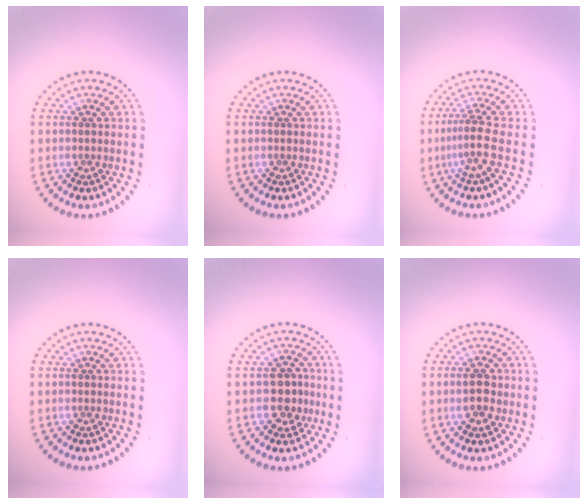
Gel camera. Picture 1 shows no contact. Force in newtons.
{"total": 0.0}
{"total": 2.8, "press": 2.0, "slide": 2.0}
{"total": 0.0}
{"total": 2.7, "press": 2.5, "slide": 0.9}
{"total": 2.5, "press": 2.5, "slide": 0.0}